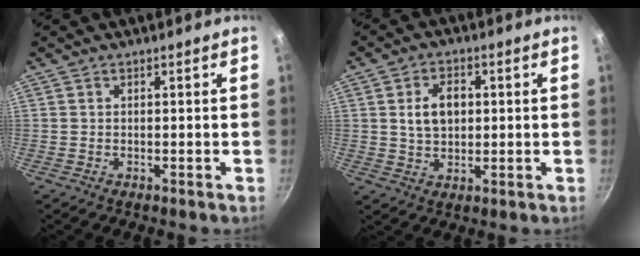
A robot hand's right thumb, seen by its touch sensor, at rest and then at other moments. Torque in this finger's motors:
{"motor_torque": [0.28, 1.72, 0.60, 0.40, 0.04]}